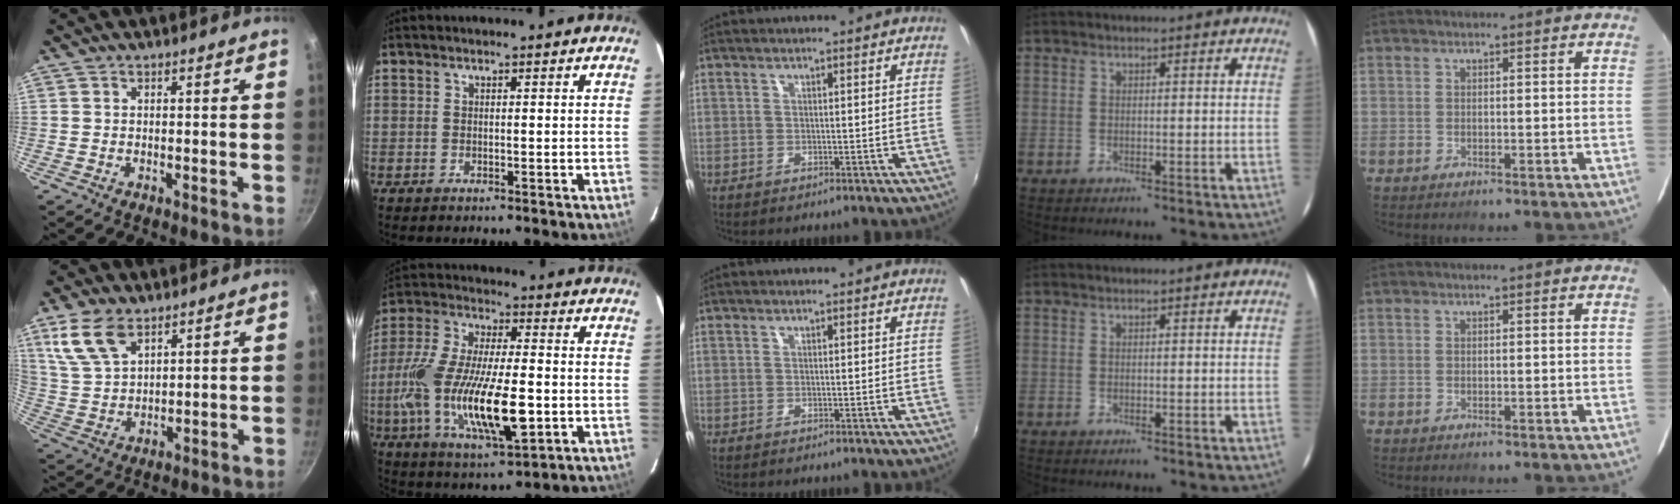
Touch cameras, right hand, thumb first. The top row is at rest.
{"thumb": {"total": 9.9, "force": [5.9, 5.2, 6.0], "torque": [-0.111, -0.017, 0.128]}, "index": {"total": 22.4, "force": [-4.8, 7.4, 20.6], "torque": [-0.416, -0.030, -0.083]}}